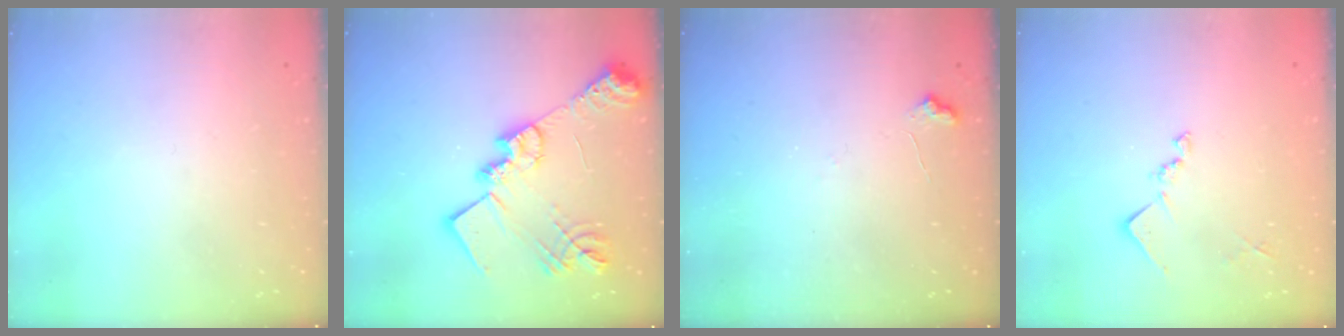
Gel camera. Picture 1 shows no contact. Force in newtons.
{"total": 23.0, "press": 22.9, "slide": 2.0}
{"total": 6.9, "press": 6.9, "slide": 0.7}
{"total": 10.7, "press": 10.7, "slide": 0.5}